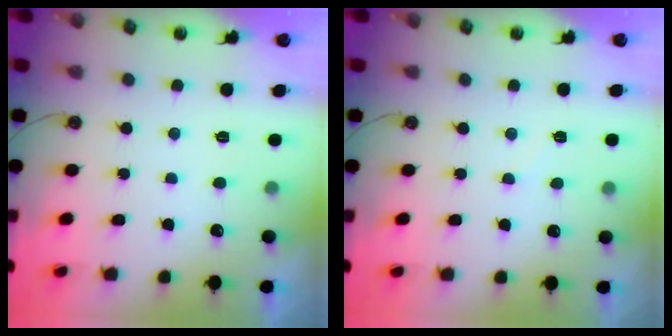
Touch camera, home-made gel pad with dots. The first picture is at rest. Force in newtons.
{"total": 2.7, "press": 2.6, "slide": 0.4}